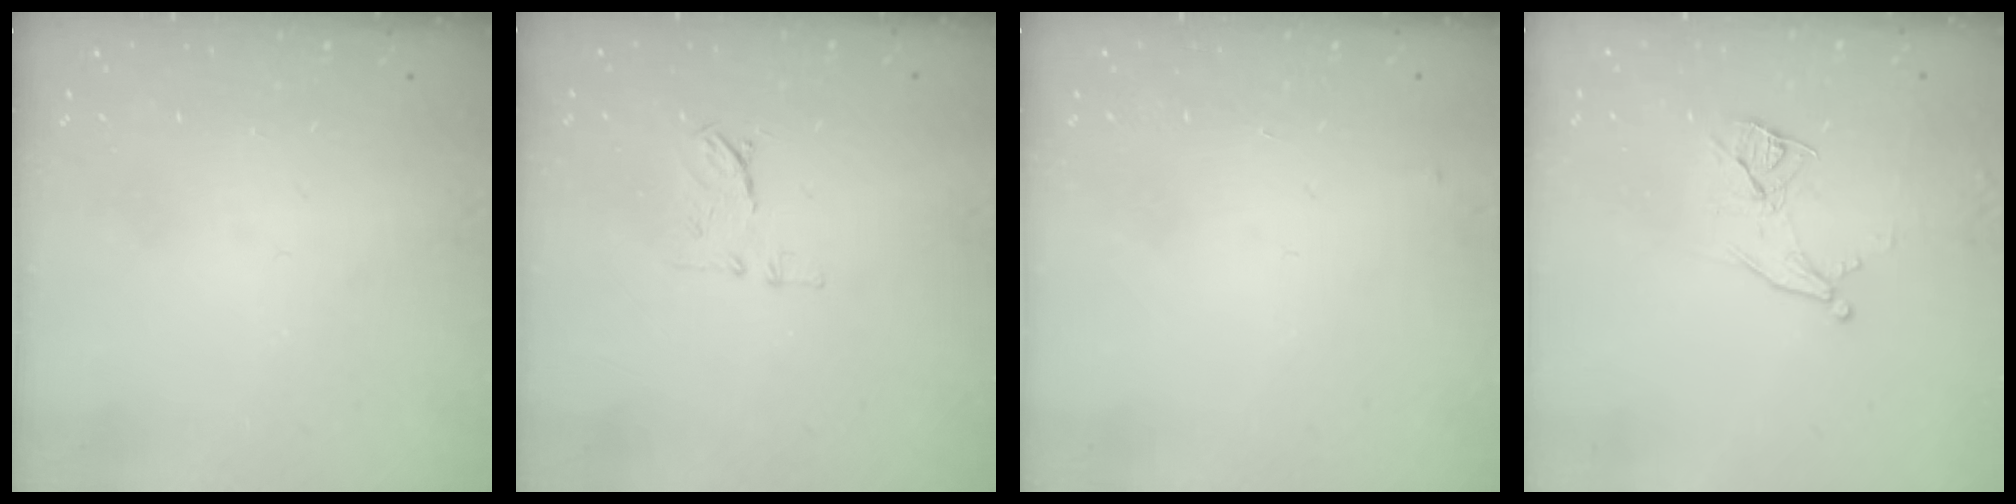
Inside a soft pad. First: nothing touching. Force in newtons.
{"total": 7.6, "press": 7.6, "slide": 0.8}
{"total": 2.5, "press": 2.5, "slide": 0.4}
{"total": 9.7, "press": 9.2, "slide": 3.0}